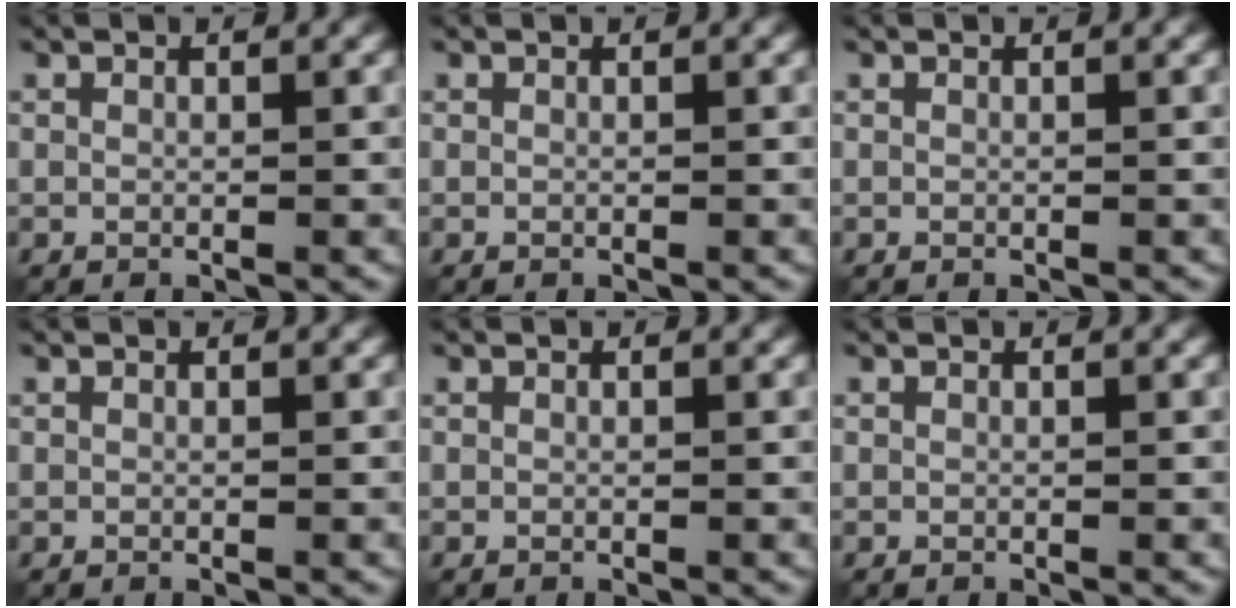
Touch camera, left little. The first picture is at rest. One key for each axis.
{"total": 0.0}
{"total": 0.0}
{"total": 0.0}
{"total": 0.0}
{"total": 0.0}